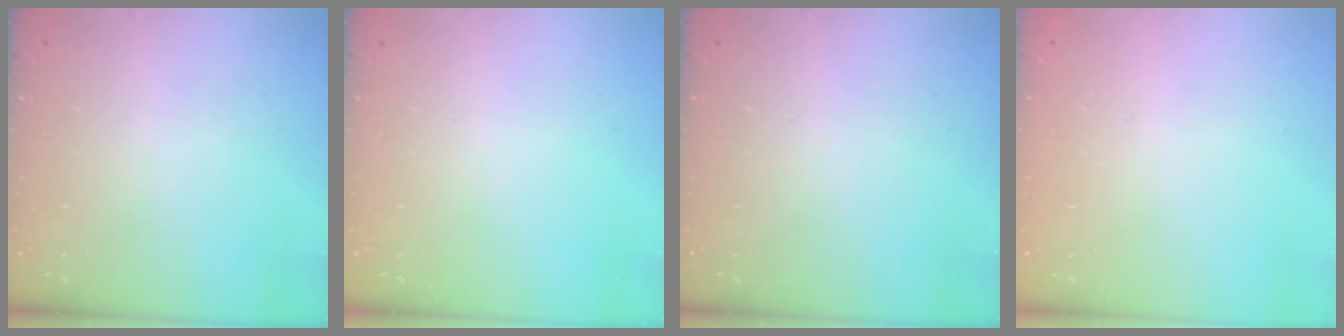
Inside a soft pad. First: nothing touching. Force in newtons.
{"total": 0.0}
{"total": 0.0}
{"total": 0.0}